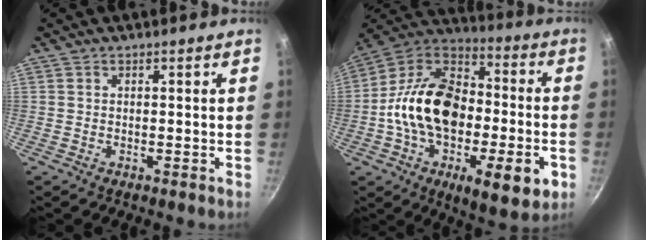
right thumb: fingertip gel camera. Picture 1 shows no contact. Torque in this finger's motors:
{"motor_torque": [1.01, 0.85, 2.66, -0.09, 0.32]}